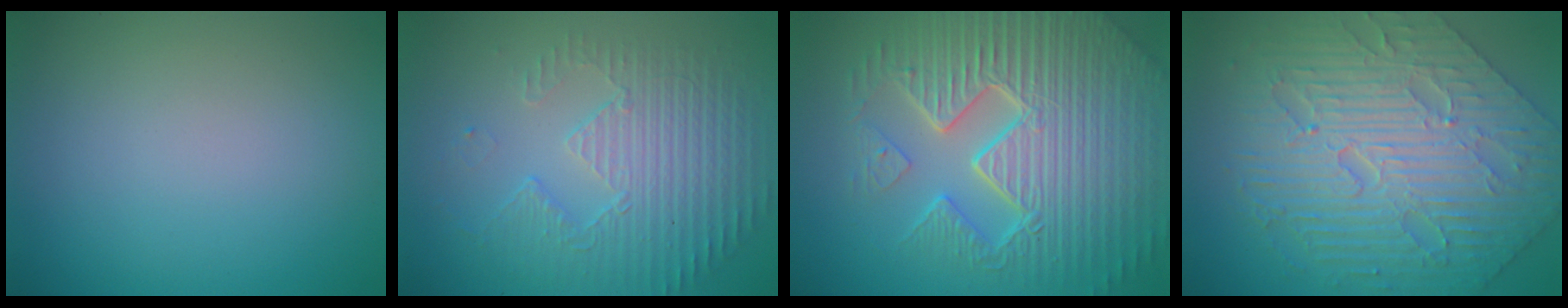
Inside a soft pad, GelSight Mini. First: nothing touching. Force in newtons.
{"total": 5.5, "press": 3.6, "slide": 4.1}
{"total": 11.0, "press": 7.1, "slide": 8.4}
{"total": 8.6, "press": 6.8, "slide": 5.2}